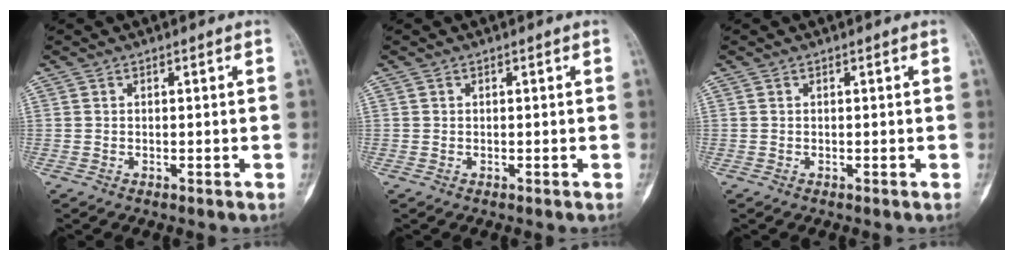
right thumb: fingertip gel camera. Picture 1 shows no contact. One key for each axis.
{"total": 0.0}
{"total": 0.0}